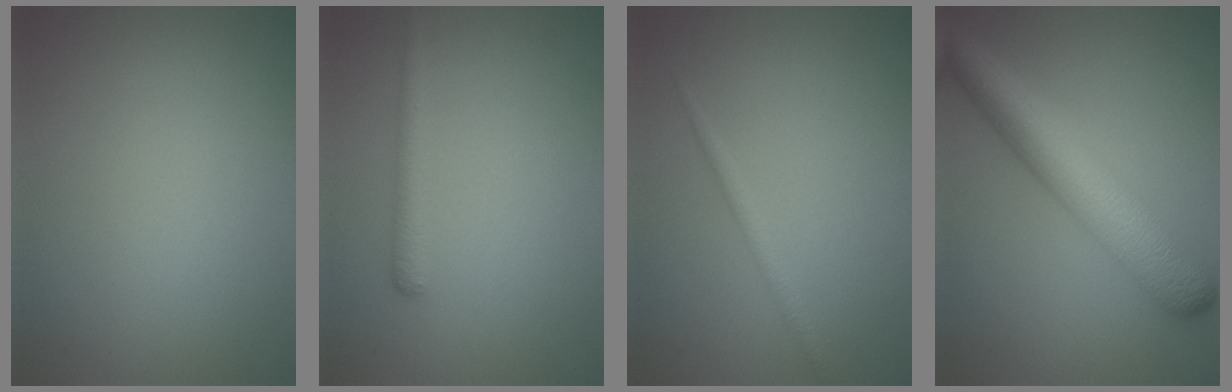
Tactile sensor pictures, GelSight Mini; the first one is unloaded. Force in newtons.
{"total": 1.7, "press": 1.7, "slide": 0.1}
{"total": 1.2, "press": 1.2, "slide": 0.1}
{"total": 7.0, "press": 7.0, "slide": 0.2}